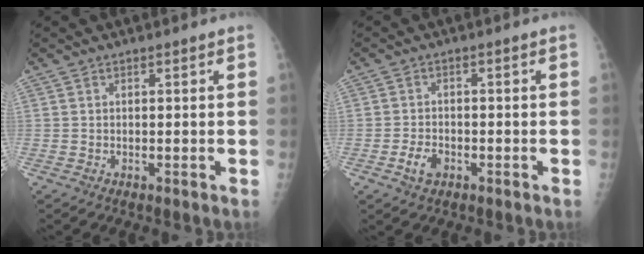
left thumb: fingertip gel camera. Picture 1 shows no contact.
{"total": 3.5, "force": [-1.7, 2.2, 2.1], "torque": [-0.036, 0.011, -0.029]}